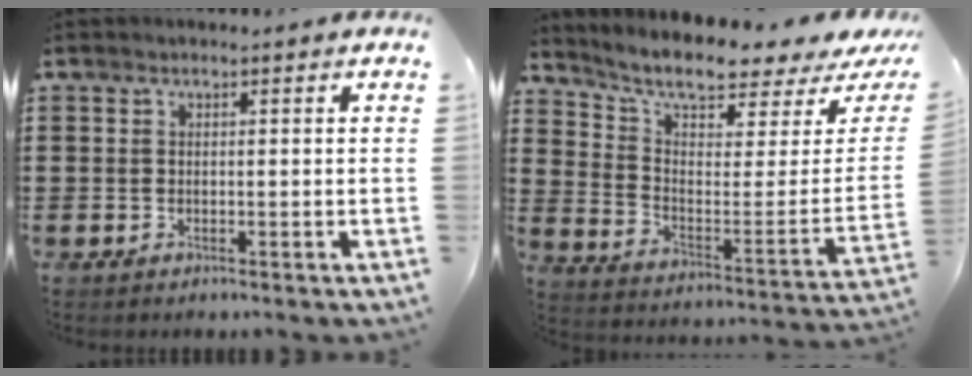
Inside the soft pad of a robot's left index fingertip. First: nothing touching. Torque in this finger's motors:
{"motor_torque": [1.88, -0.25, 0.40, 0.19]}